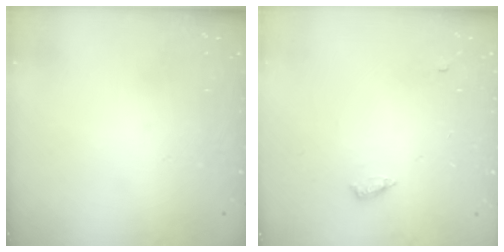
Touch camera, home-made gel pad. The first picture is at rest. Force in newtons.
{"total": 4.5, "press": 4.5, "slide": 0.4}